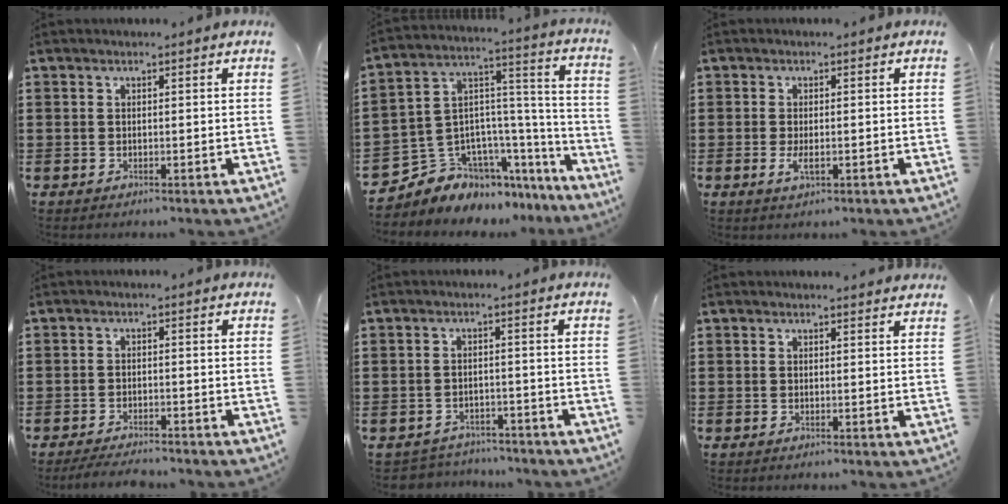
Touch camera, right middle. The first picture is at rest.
{"total": 6.2, "force": [-4.3, 4.4, -0.4], "torque": [-0.024, -0.017, -0.081]}
{"total": 2.3, "force": [-0.4, 0.8, 2.1], "torque": [-0.048, -0.005, -0.008]}
{"total": 2.6, "force": [-2.6, 0.0, 0.5], "torque": [-0.011, 0.000, -0.052]}
{"total": 2.7, "force": [-2.6, 0.4, -0.4], "torque": [-0.003, 0.000, -0.059]}
{"total": 0.7, "force": [0.7, 0.1, 0.1], "torque": [0.003, -0.002, 0.011]}